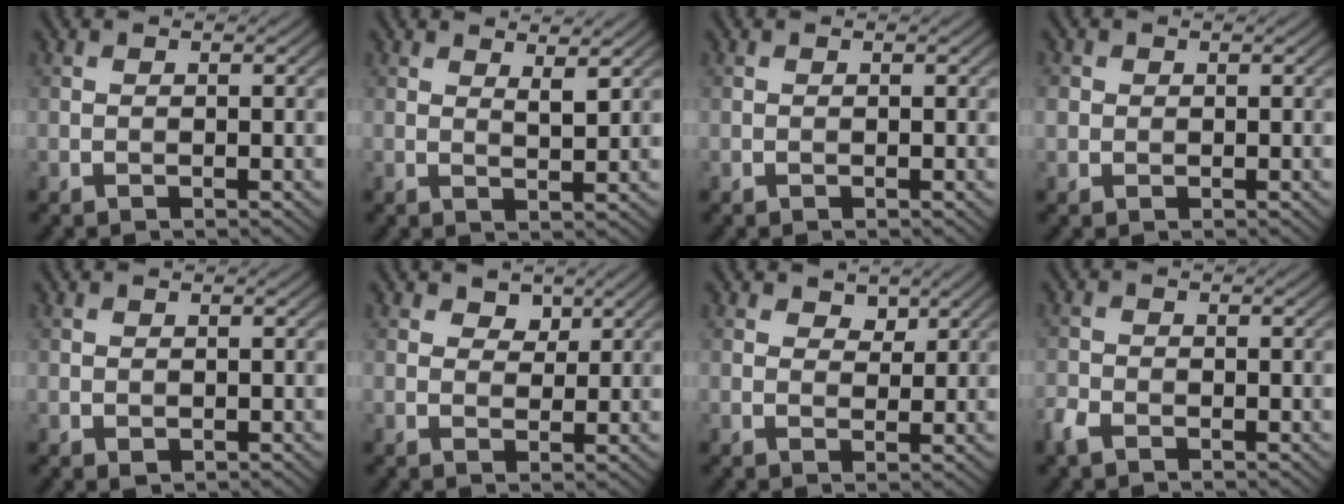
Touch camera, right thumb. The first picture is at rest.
{"total": 2.4, "force": [1.8, 0.4, 1.5], "torque": [-0.025, -0.005, 0.032]}
{"total": 0.0}
{"total": 1.6, "force": [0.2, 1.5, 0.5], "torque": [-0.015, -0.002, 0.001]}
{"total": 0.5, "force": [-0.1, 0.5, 0.3], "torque": [-0.003, -0.005, -0.001]}
{"total": 2.5, "force": [1.6, 1.6, 1.2], "torque": [-0.023, 0.000, 0.023]}
{"total": 2.4, "force": [1.6, 1.4, 1.1], "torque": [-0.020, -0.001, 0.025]}
{"total": 2.3, "force": [-1.7, 1.1, 1.1], "torque": [-0.028, -0.004, -0.044]}